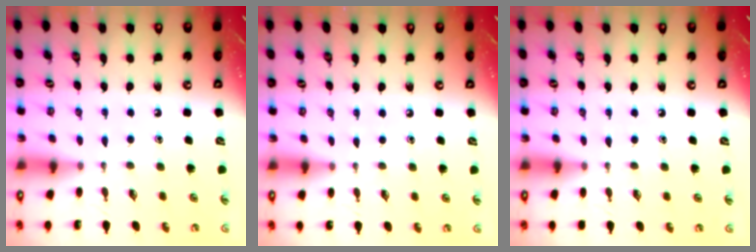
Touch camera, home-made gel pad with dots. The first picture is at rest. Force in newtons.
{"total": 4.2, "press": 4.1, "slide": 0.5}
{"total": 3.4, "press": 3.4, "slide": 0.5}